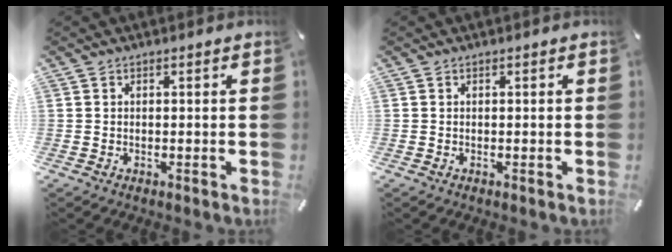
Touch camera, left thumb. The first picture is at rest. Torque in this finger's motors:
{"motor_torque": [-0.02, -0.01, -0.01, 0.01, 0.00]}